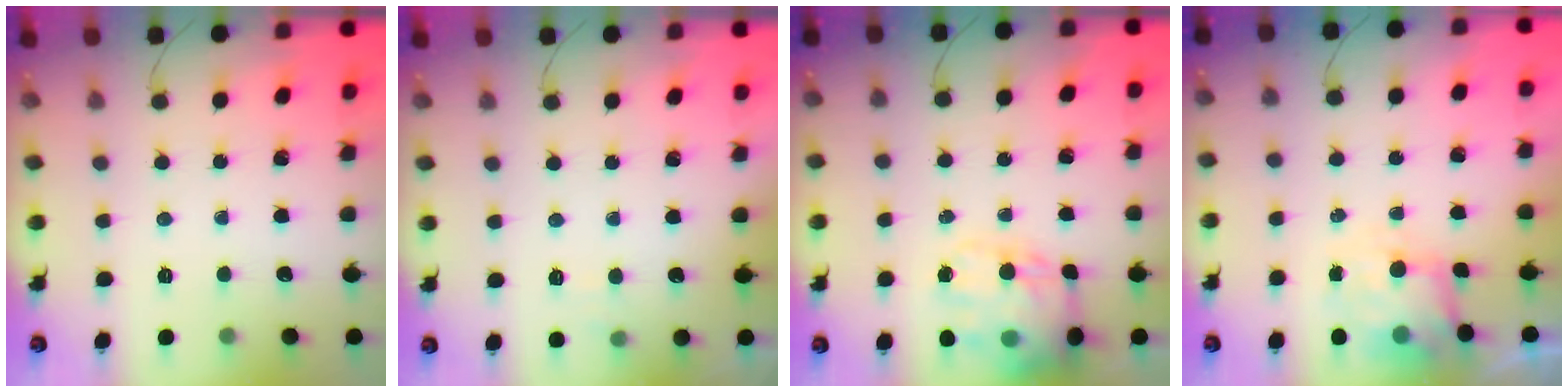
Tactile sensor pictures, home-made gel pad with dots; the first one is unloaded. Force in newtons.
{"total": 3.1, "press": 2.5, "slide": 1.8}
{"total": 17.5, "press": 16.9, "slide": 4.3}
{"total": 5.3, "press": 5.2, "slide": 1.1}